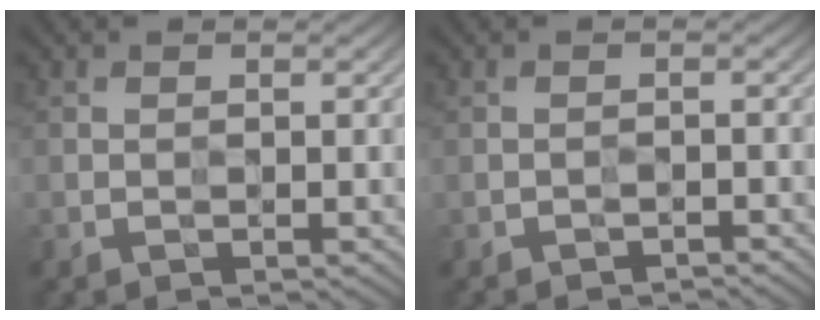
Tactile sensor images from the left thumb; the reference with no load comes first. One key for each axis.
{"total": 1.5, "fx": -1.4, "fy": 0.2, "fz": 0.2, "tx": 0.001, "ty": 0.000, "tz": -0.023}